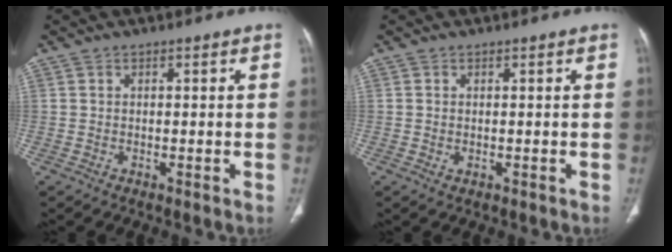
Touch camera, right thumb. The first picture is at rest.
{"total": 0.6, "force": [-0.1, 0.4, 0.4], "torque": [-0.012, -0.001, 0.003]}